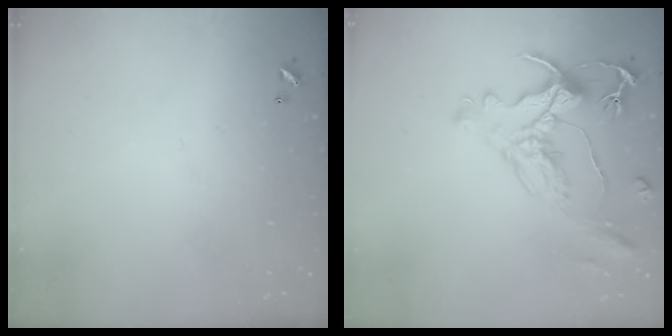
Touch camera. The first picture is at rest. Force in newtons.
{"total": 2.8, "press": 2.5, "slide": 1.3}